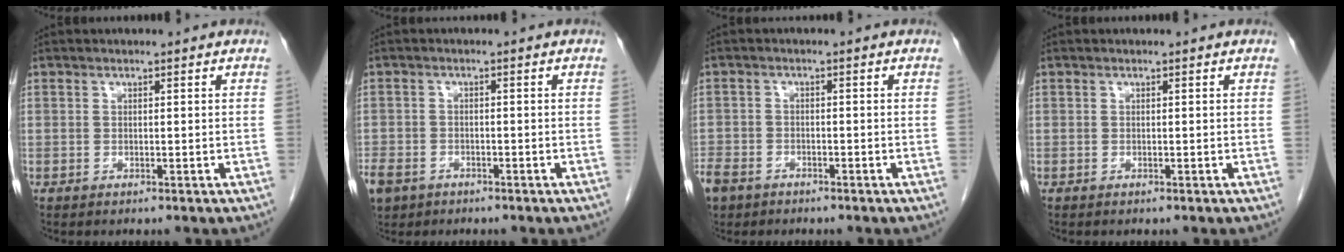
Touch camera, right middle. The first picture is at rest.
{"total": 9.7, "force": [-5.7, 6.7, 4.2], "torque": [-0.118, -0.008, -0.090]}
{"total": 7.9, "force": [-5.3, 5.0, 3.1], "torque": [-0.084, -0.004, -0.091]}
{"total": 0.0}